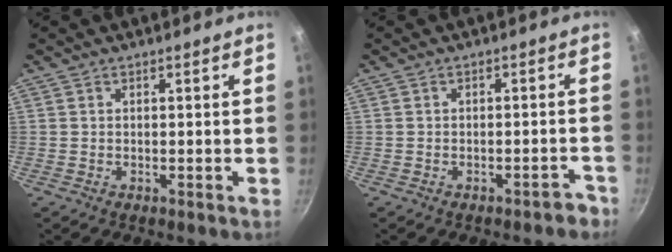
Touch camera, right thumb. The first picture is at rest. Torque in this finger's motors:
{"motor_torque": [-0.09, 0.27, -0.22, 0.20, 0.09]}